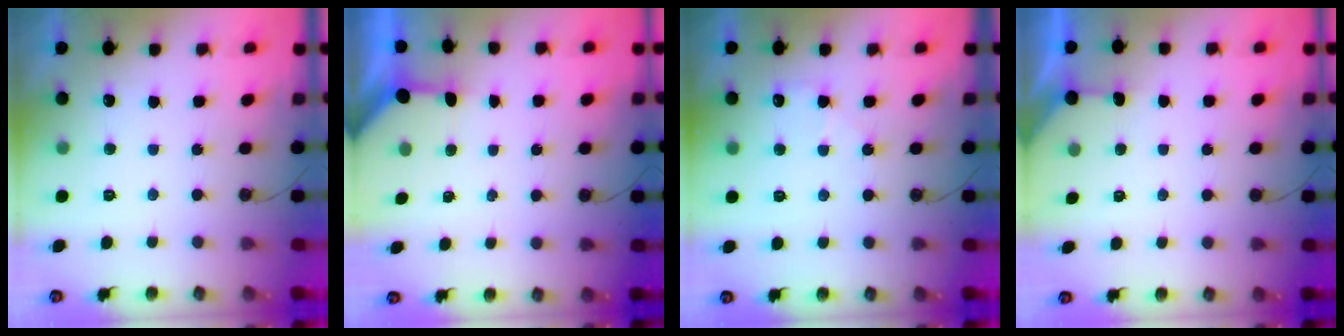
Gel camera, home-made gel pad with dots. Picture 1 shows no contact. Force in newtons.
{"total": 3.2, "press": 3.2, "slide": 0.4}
{"total": 6.1, "press": 6.1, "slide": 0.7}
{"total": 3.0, "press": 2.9, "slide": 0.4}